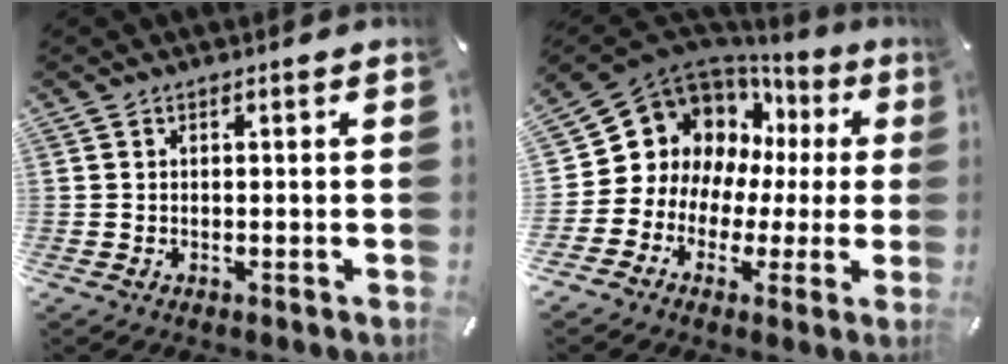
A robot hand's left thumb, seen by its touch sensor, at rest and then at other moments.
{"total": 12.4, "force": [3.5, 11.2, 3.8], "torque": [-0.094, -0.045, 0.078]}